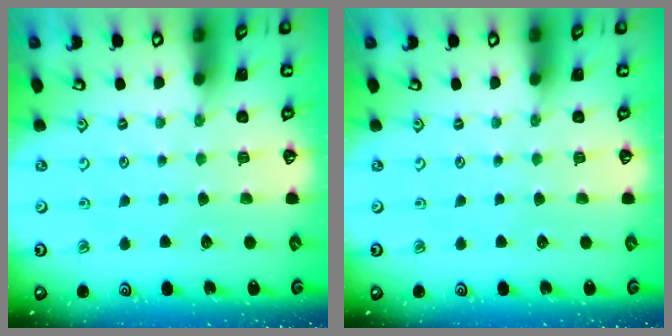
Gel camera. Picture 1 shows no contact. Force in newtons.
{"total": 0.0}